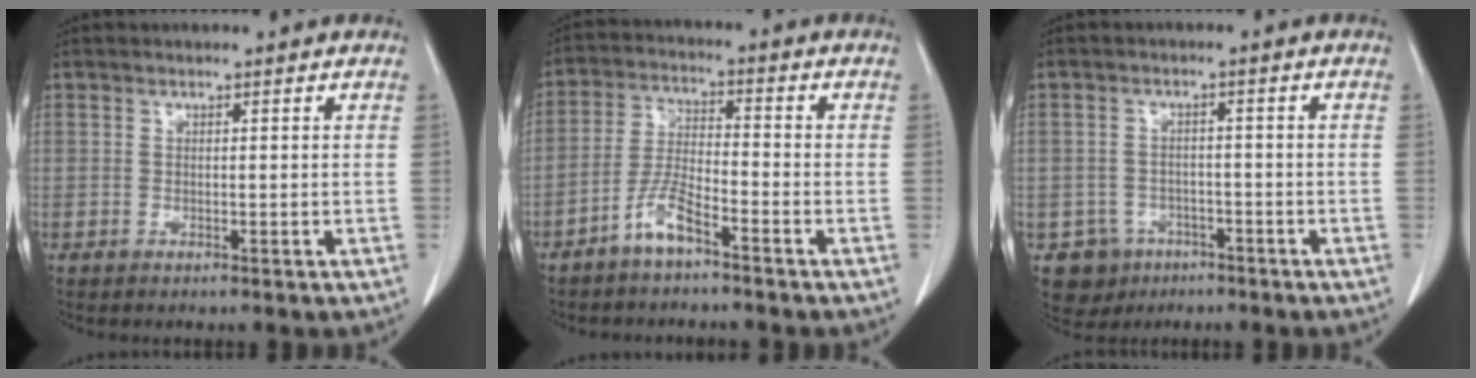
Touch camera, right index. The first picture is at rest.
{"total": 5.9, "force": [-4.1, 1.1, 4.1], "torque": [-0.092, 0.002, -0.083]}
{"total": 5.4, "force": [-2.9, 4.5, 0.5], "torque": [-0.007, 0.009, -0.039]}